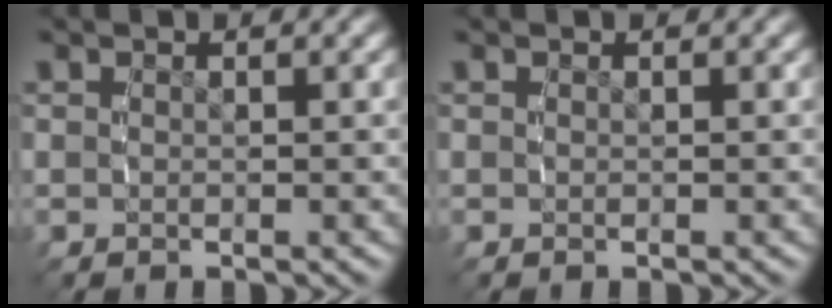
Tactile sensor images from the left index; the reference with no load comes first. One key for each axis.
{"total": 0.0}